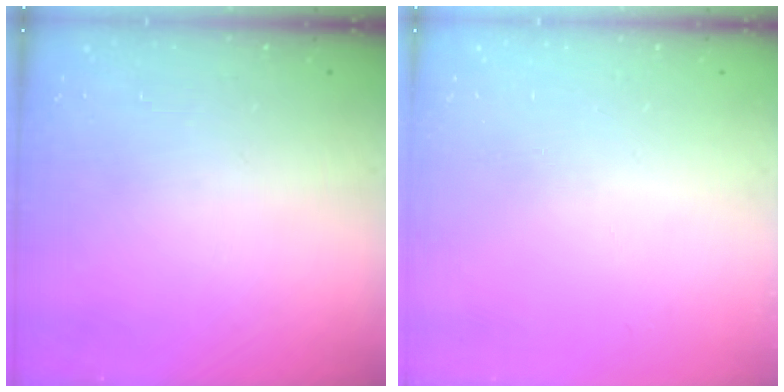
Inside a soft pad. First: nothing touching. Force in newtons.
{"total": 0.0}